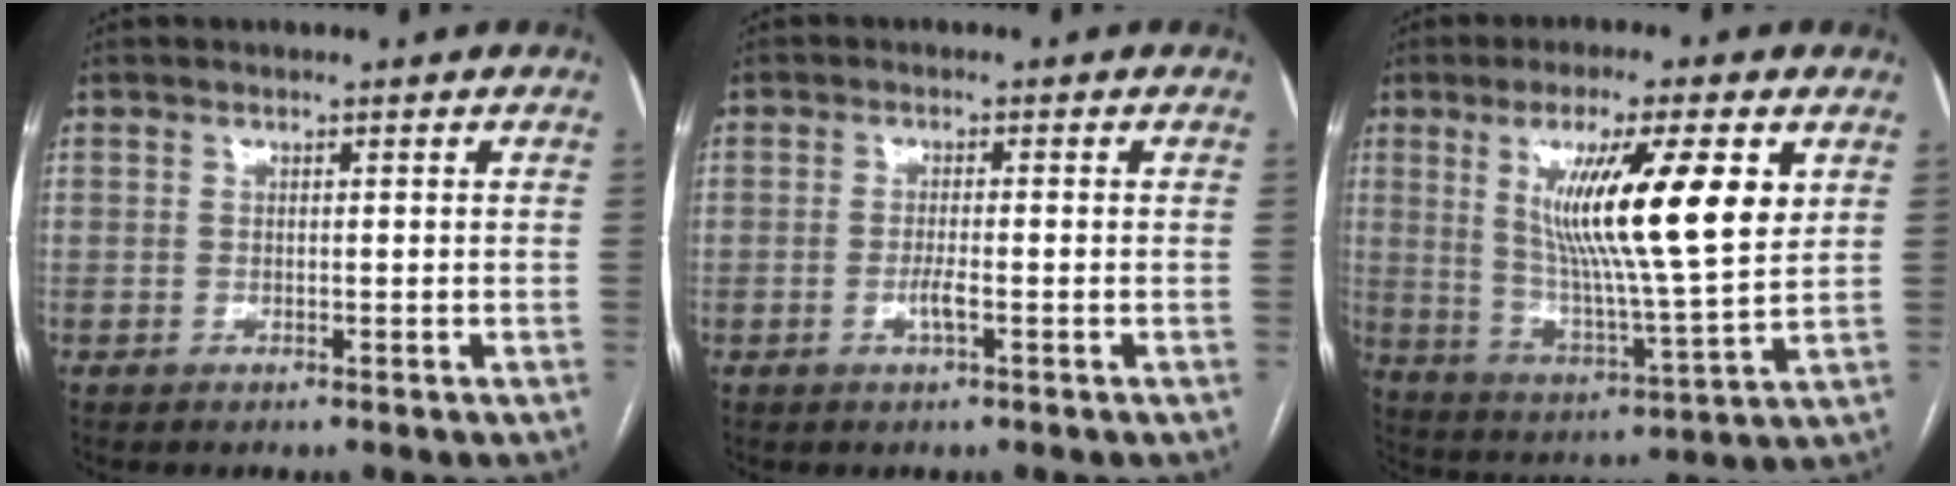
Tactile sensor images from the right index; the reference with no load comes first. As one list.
[{"total": 2.1, "force": [-0.8, 0.1, 2.0], "torque": [-0.039, -0.002, -0.016]}, {"total": 16.5, "force": [5.4, 0.9, 15.6], "torque": [-0.276, -0.010, 0.091]}]